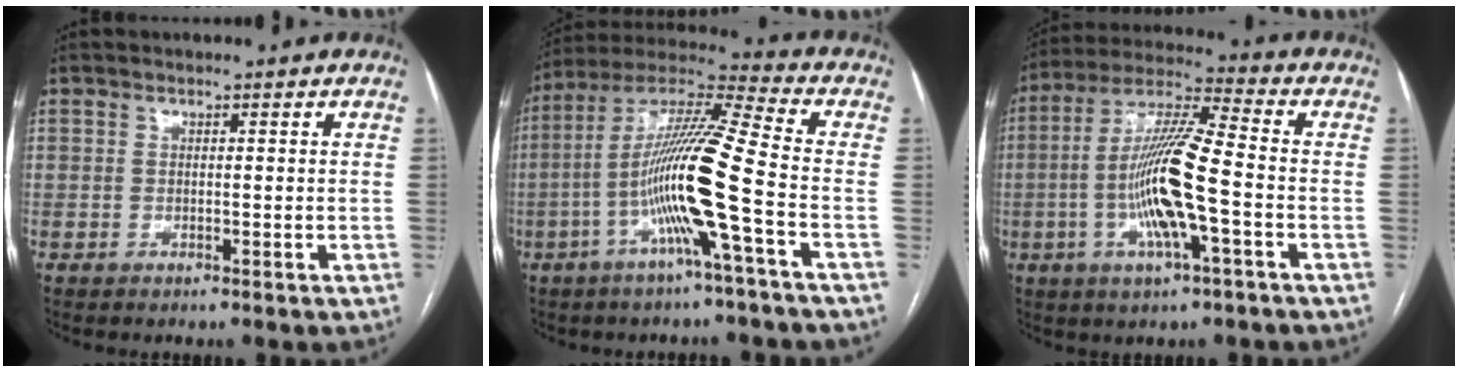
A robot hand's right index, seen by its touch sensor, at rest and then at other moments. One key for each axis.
{"total": 15.7, "fx": -4.4, "fy": -1.1, "fz": 15.0, "tx": -0.289, "ty": 0.006, "tz": -0.094}
{"total": 14.2, "fx": -3.1, "fy": 1.2, "fz": 13.8, "tx": -0.273, "ty": 0.001, "tz": -0.061}